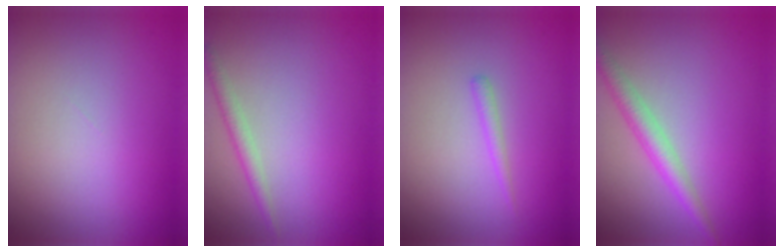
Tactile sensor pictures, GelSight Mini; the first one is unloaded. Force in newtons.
{"total": 1.6, "press": 1.6, "slide": 0.1}
{"total": 0.9, "press": 0.9, "slide": 0.1}
{"total": 2.7, "press": 2.7, "slide": 0.0}